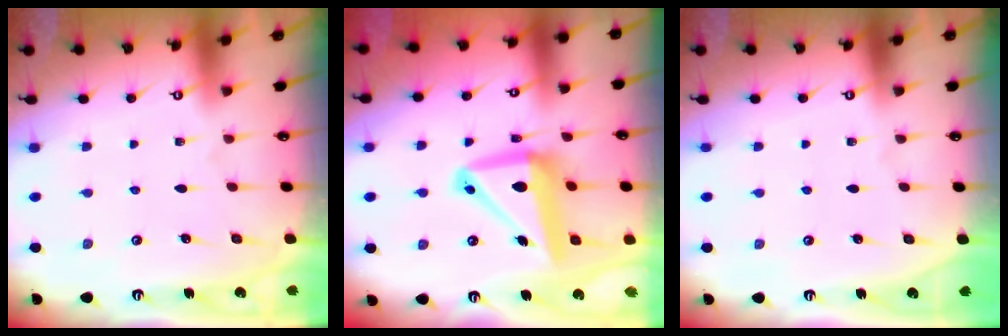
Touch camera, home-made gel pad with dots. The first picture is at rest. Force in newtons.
{"total": 13.9, "press": 13.6, "slide": 2.6}
{"total": 0.0}